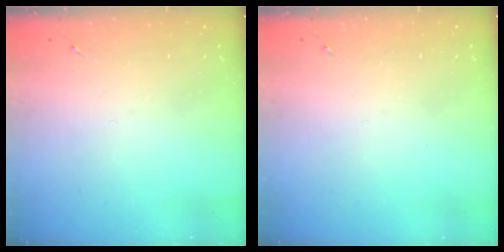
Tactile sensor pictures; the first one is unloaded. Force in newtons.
{"total": 0.0}